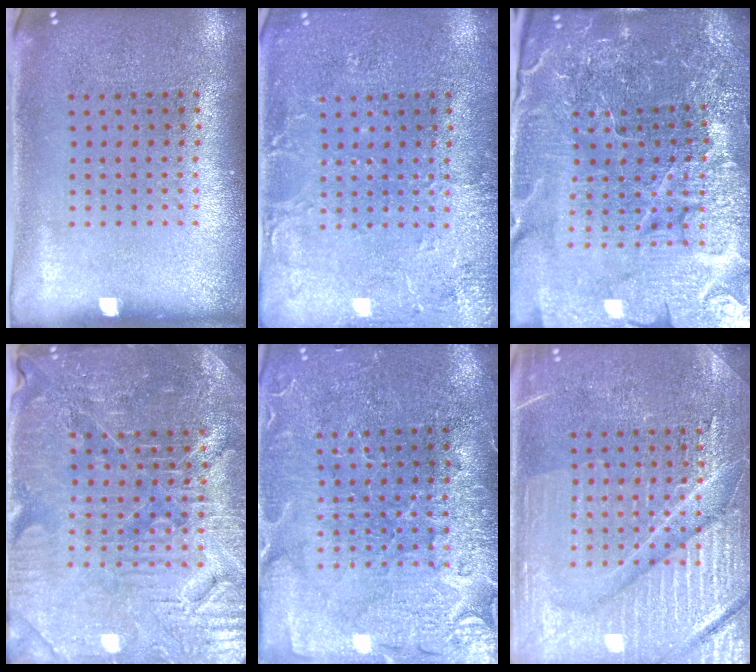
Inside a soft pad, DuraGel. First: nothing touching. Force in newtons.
{"total": 2.9, "press": 2.9, "slide": 0.4}
{"total": 5.7, "press": 5.3, "slide": 2.1}
{"total": 4.5, "press": 4.4, "slide": 1.2}
{"total": 3.7, "press": 3.5, "slide": 1.1}
{"total": 6.7, "press": 6.7, "slide": 0.9}